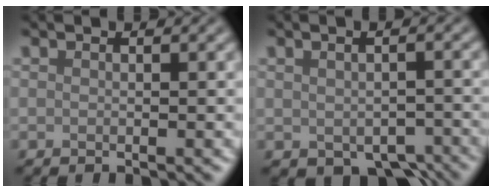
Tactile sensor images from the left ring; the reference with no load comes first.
{"total": 4.1, "force": [-1.7, 2.5, 2.7], "torque": [-0.037, -0.017, -0.010]}